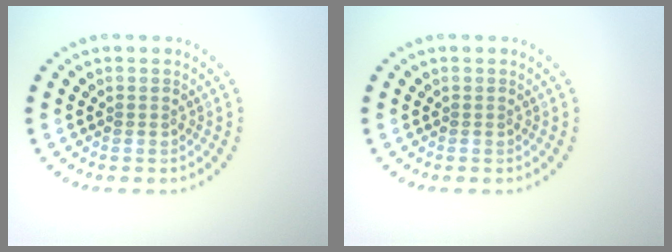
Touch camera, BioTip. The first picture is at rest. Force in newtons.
{"total": 0.0}